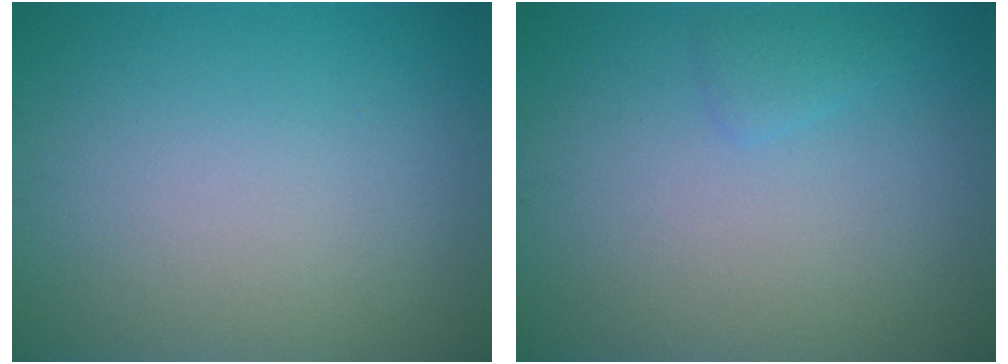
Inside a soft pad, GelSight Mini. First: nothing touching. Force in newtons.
{"total": 0.9, "press": 0.9, "slide": 0.0}